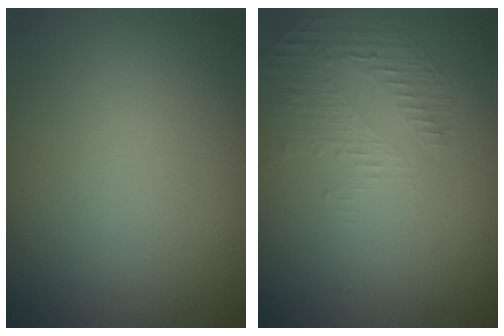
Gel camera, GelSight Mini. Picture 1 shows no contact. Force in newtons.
{"total": 1.7, "press": 0.8, "slide": 1.5}